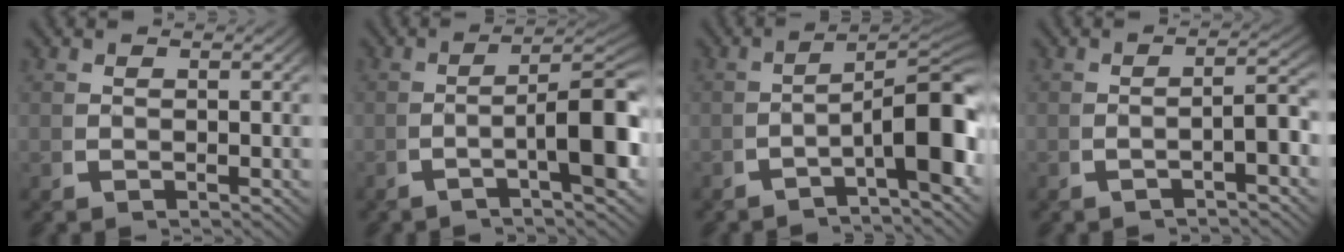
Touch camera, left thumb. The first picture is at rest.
{"total": 9.1, "force": [-1.2, 2.6, 8.6], "torque": [-0.132, -0.002, -0.024]}
{"total": 9.8, "force": [-2.1, 3.9, 8.8], "torque": [-0.129, -0.027, -0.027]}
{"total": 3.5, "force": [-1.2, 0.7, 3.3], "torque": [-0.051, 0.006, -0.019]}